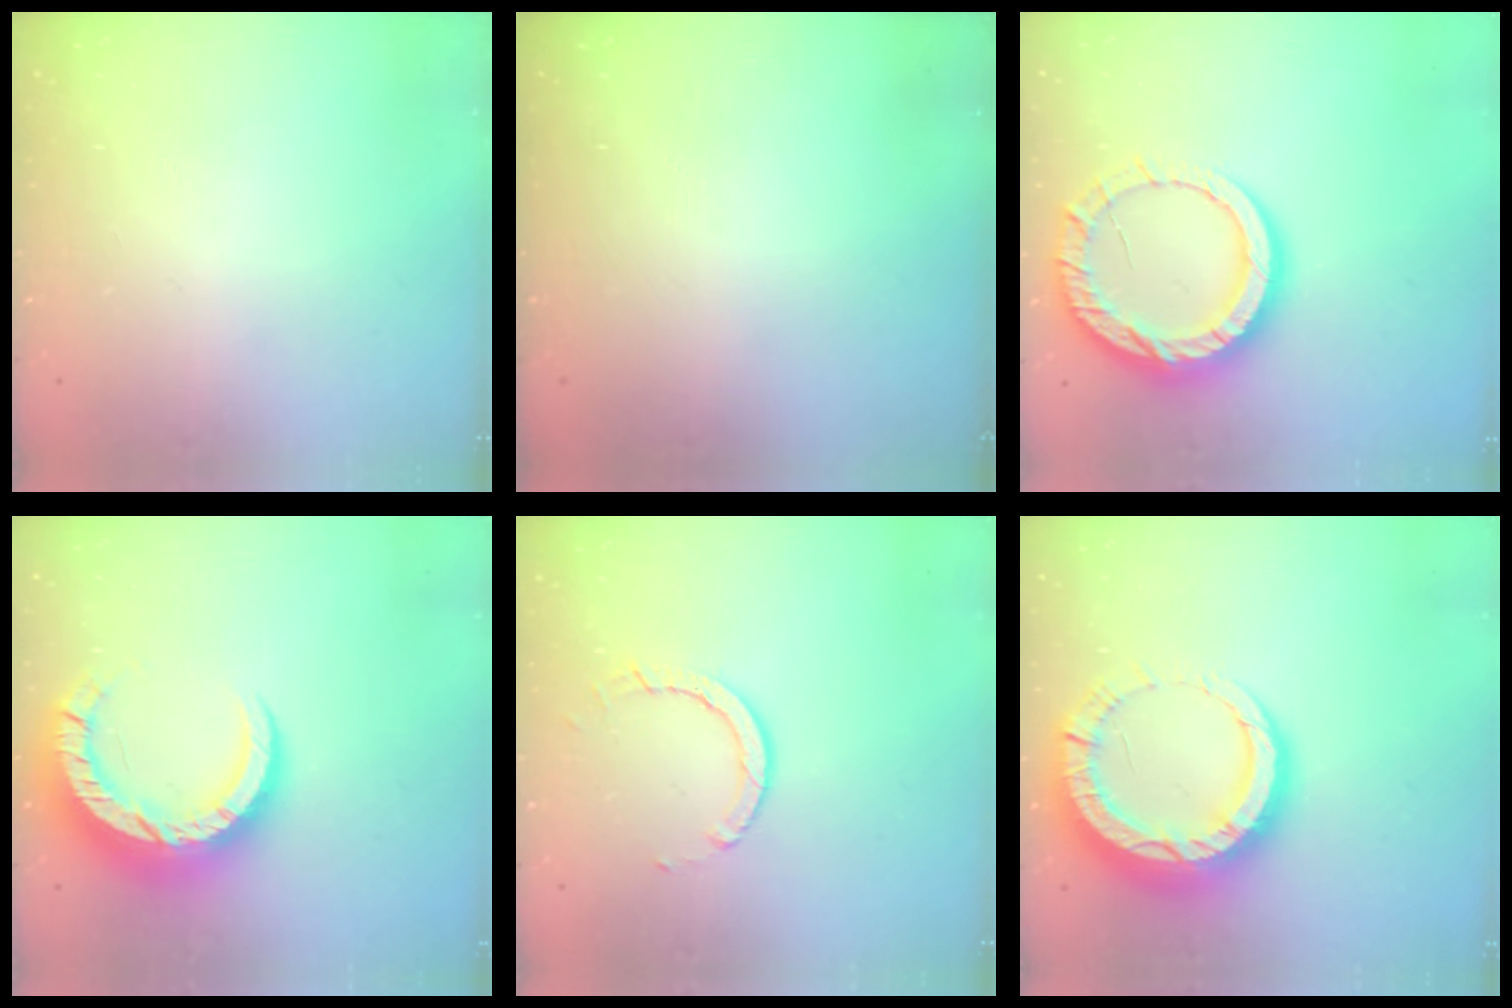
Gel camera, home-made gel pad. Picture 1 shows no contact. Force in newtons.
{"total": 0.0}
{"total": 13.7, "press": 13.7, "slide": 1.3}
{"total": 14.2, "press": 14.1, "slide": 1.3}
{"total": 4.9, "press": 4.9, "slide": 0.5}
{"total": 13.8, "press": 13.7, "slide": 1.3}